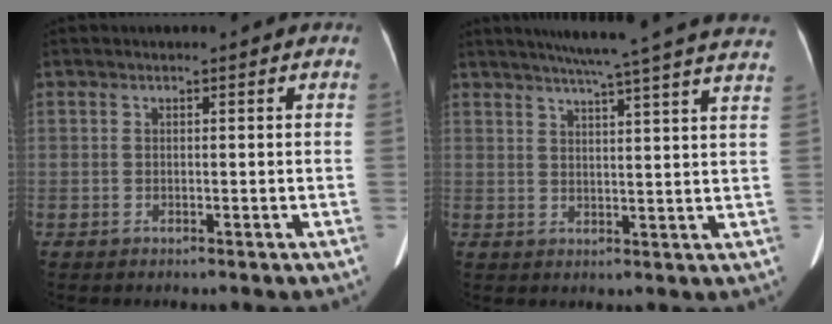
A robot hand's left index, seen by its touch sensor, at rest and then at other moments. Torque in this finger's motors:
{"motor_torque": [0.19, -0.42, 0.00, 0.02]}